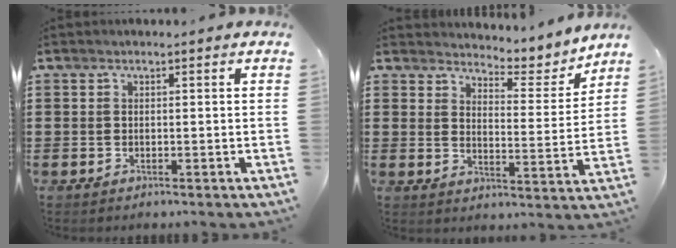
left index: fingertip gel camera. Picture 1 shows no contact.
{"total": 4.7, "force": [4.5, 0.8, 1.0], "torque": [-0.024, -0.045, 0.068]}